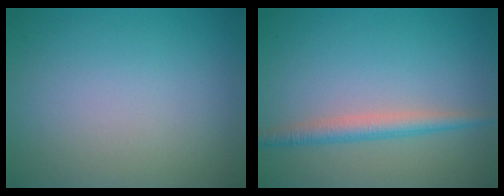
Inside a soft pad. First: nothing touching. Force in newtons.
{"total": 2.5, "press": 2.5, "slide": 0.0}